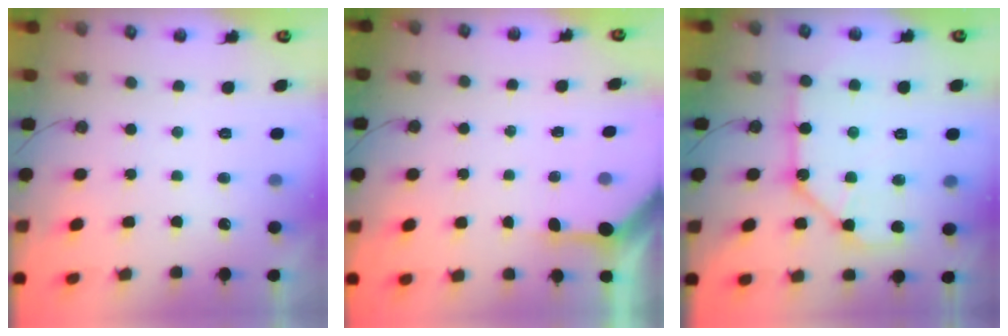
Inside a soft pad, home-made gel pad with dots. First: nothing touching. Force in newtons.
{"total": 3.4, "press": 3.4, "slide": 0.4}
{"total": 11.6, "press": 11.6, "slide": 0.8}